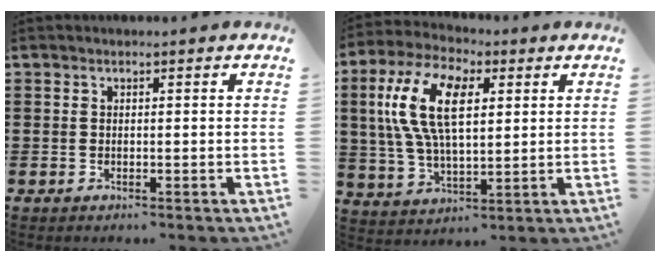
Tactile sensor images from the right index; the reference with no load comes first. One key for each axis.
{"total": 13.4, "fx": 3.5, "fy": 6.4, "fz": 11.3, "tx": -0.245, "ty": 0.013, "tz": 0.059}